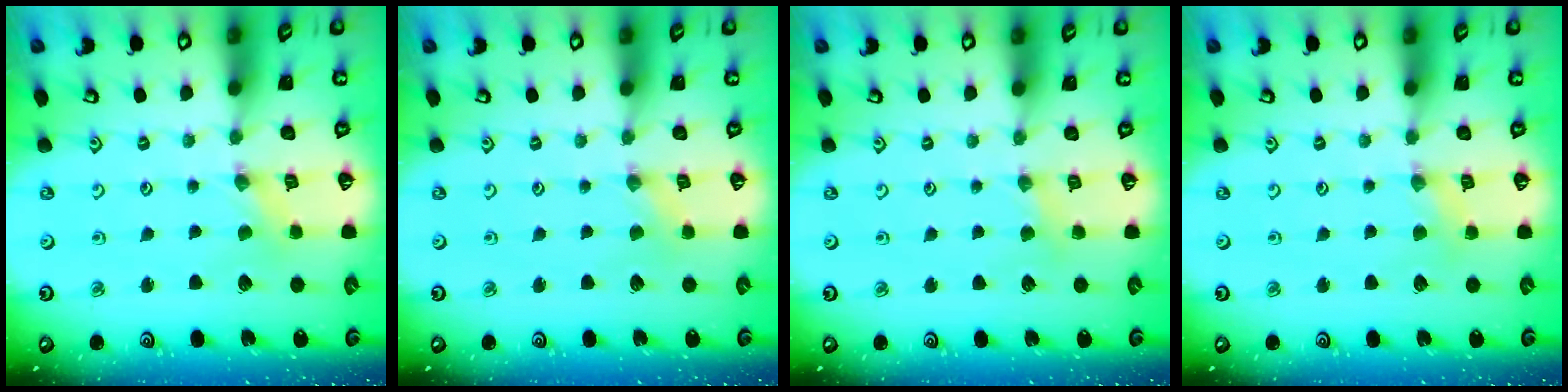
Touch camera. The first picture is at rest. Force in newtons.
{"total": 0.0}
{"total": 3.2, "press": 3.2, "slide": 0.5}
{"total": 2.3, "press": 2.3, "slide": 0.3}